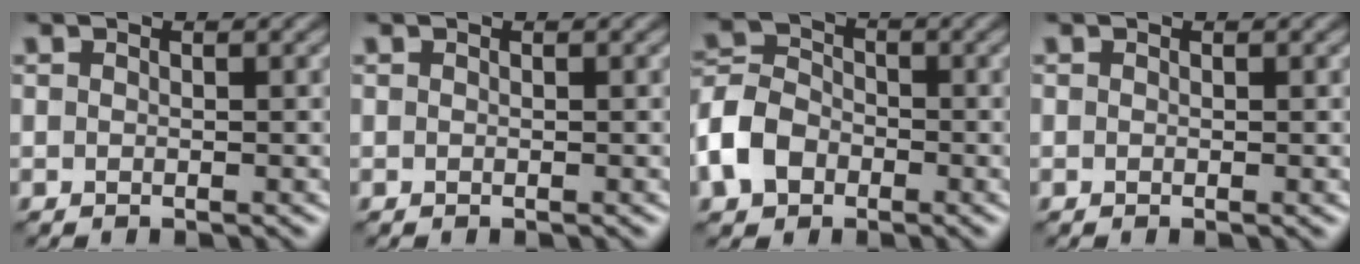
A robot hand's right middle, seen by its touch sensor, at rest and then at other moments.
{"total": 0.0}
{"total": 5.4, "force": [-2.4, 4.0, 2.7], "torque": [-0.061, 0.007, -0.060]}
{"total": 0.0}